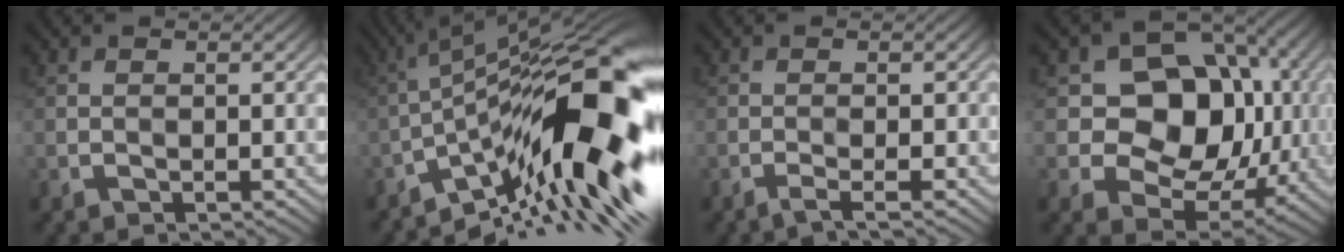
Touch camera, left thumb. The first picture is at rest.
{"total": 17.9, "force": [-7.1, 5.0, 15.7], "torque": [-0.237, 0.016, -0.135]}
{"total": 2.0, "force": [-1.2, 0.2, 1.6], "torque": [-0.023, 0.007, -0.028]}
{"total": 13.0, "force": [1.8, 10.3, 7.8], "torque": [-0.122, -0.005, 0.013]}